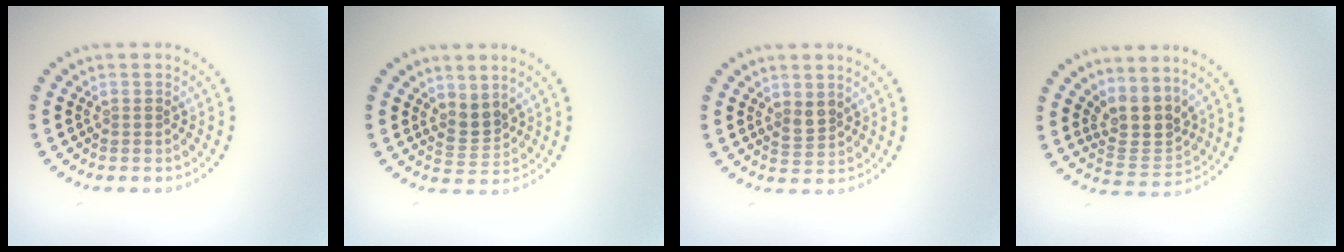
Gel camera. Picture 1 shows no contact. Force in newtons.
{"total": 2.2, "press": 1.6, "slide": 1.5}
{"total": 1.6, "press": 1.4, "slide": 0.7}
{"total": 3.8, "press": 3.2, "slide": 2.1}